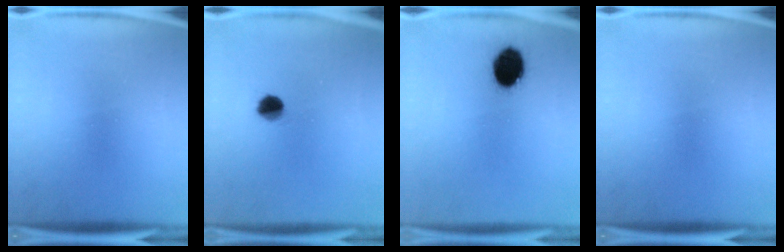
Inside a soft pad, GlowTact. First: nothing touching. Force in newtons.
{"total": 4.5}
{"total": 10.2}
{"total": 0.0}